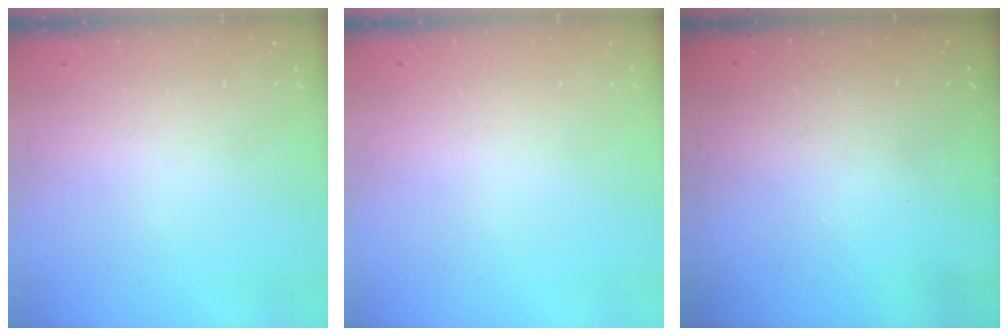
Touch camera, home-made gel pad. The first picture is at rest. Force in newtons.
{"total": 0.0}
{"total": 3.1, "press": 3.1, "slide": 0.1}